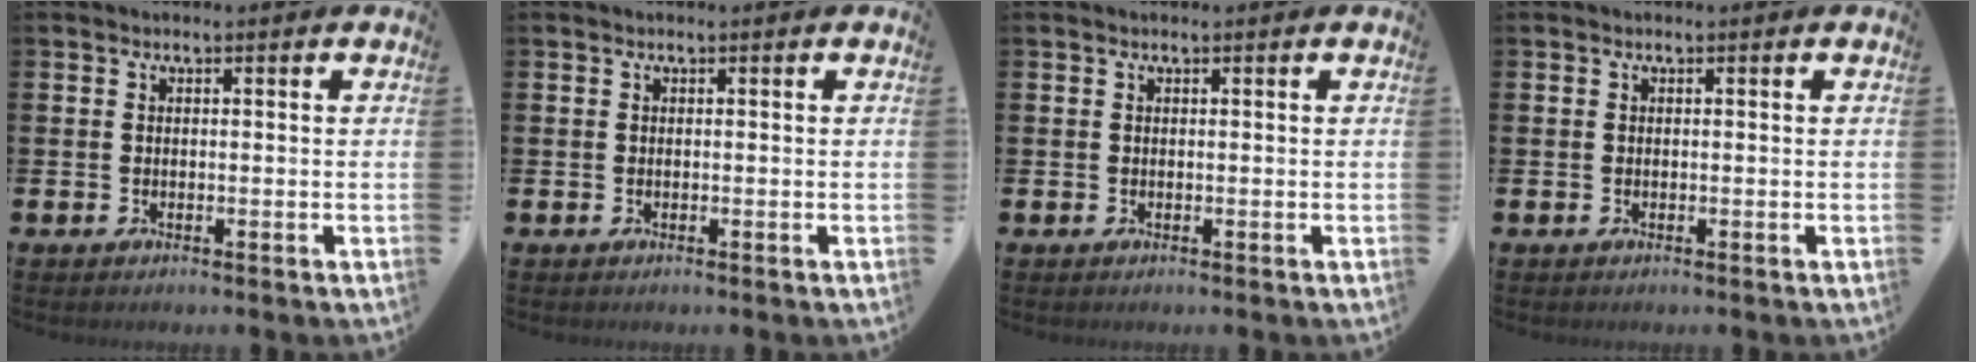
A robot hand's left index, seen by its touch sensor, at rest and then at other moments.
{"total": 0.0}
{"total": 0.0}
{"total": 0.0}